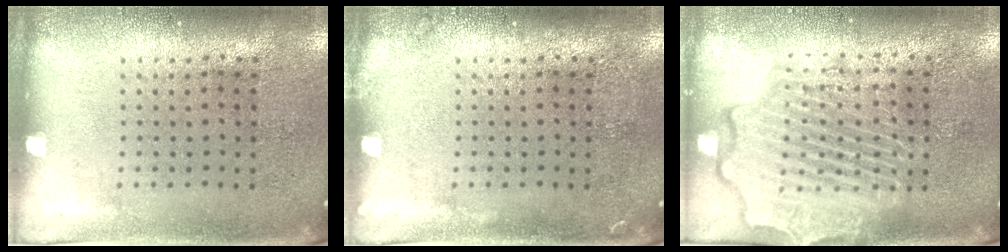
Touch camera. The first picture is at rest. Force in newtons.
{"total": 0.5, "press": 0.5, "slide": 0.1}
{"total": 4.5, "press": 4.5, "slide": 0.5}